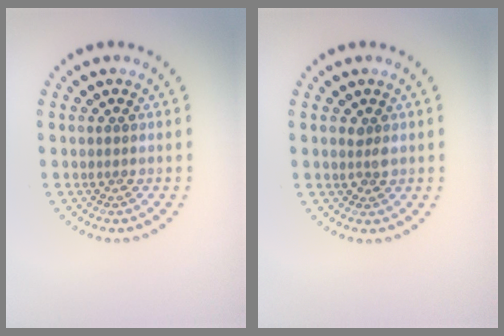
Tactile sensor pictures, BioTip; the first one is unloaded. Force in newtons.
{"total": 0.9, "press": 0.8, "slide": 0.3}